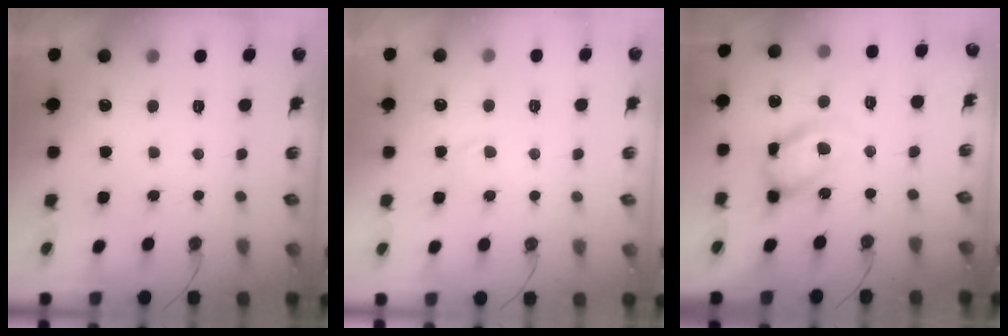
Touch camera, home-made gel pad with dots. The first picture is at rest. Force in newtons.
{"total": 2.7, "press": 2.7, "slide": 0.4}
{"total": 16.6, "press": 16.6, "slide": 1.2}